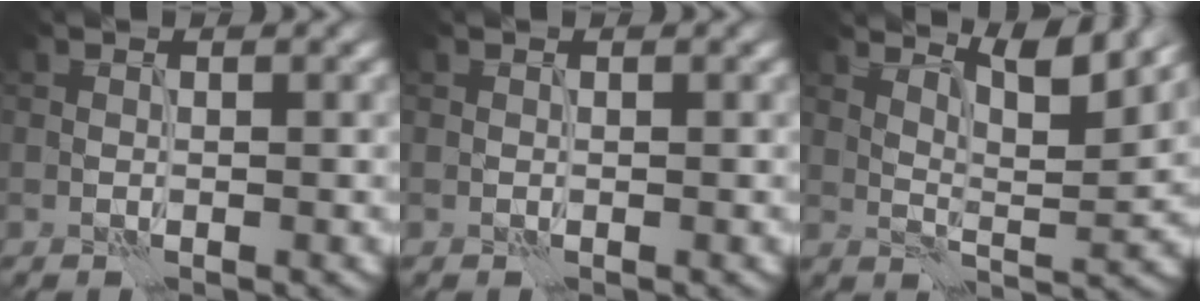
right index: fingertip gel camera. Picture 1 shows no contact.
{"total": 0.0}
{"total": 5.6, "force": [4.0, 1.1, 3.9], "torque": [-0.064, -0.003, 0.068]}